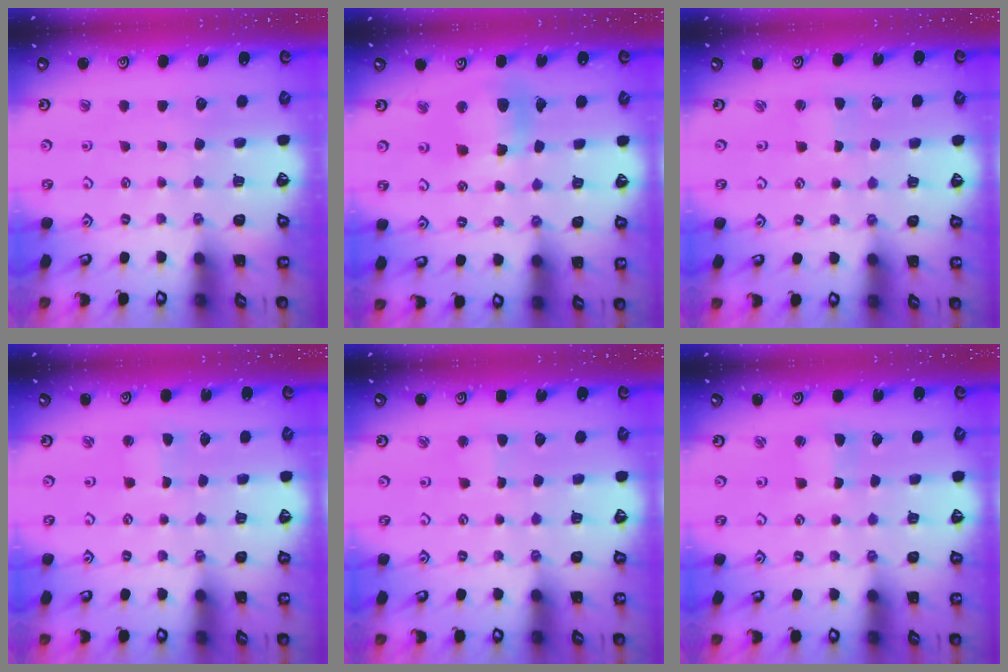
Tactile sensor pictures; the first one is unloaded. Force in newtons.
{"total": 11.4, "press": 11.3, "slide": 1.5}
{"total": 1.0, "press": 1.0, "slide": 0.0}
{"total": 2.0, "press": 2.0, "slide": 0.3}
{"total": 2.1, "press": 2.1, "slide": 0.2}
{"total": 2.6, "press": 2.5, "slide": 0.3}